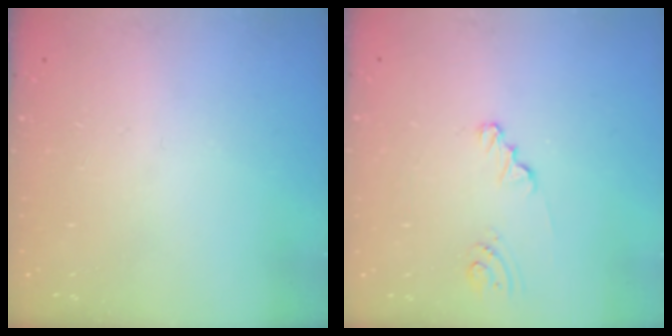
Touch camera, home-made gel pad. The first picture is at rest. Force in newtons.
{"total": 2.1, "press": 2.1, "slide": 0.2}